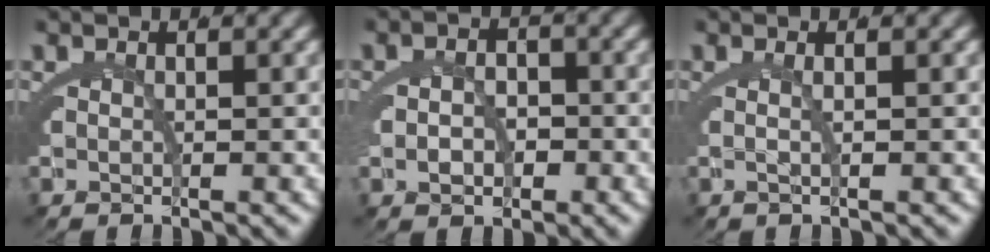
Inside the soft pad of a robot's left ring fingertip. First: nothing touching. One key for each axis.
{"total": 2.6, "fx": -0.8, "fy": 1.9, "fz": 1.6, "tx": -0.023, "ty": -0.008, "tz": -0.012}
{"total": 1.3, "fx": 0.2, "fy": -0.3, "fz": 1.2, "tx": -0.021, "ty": 0.003, "tz": 0.001}